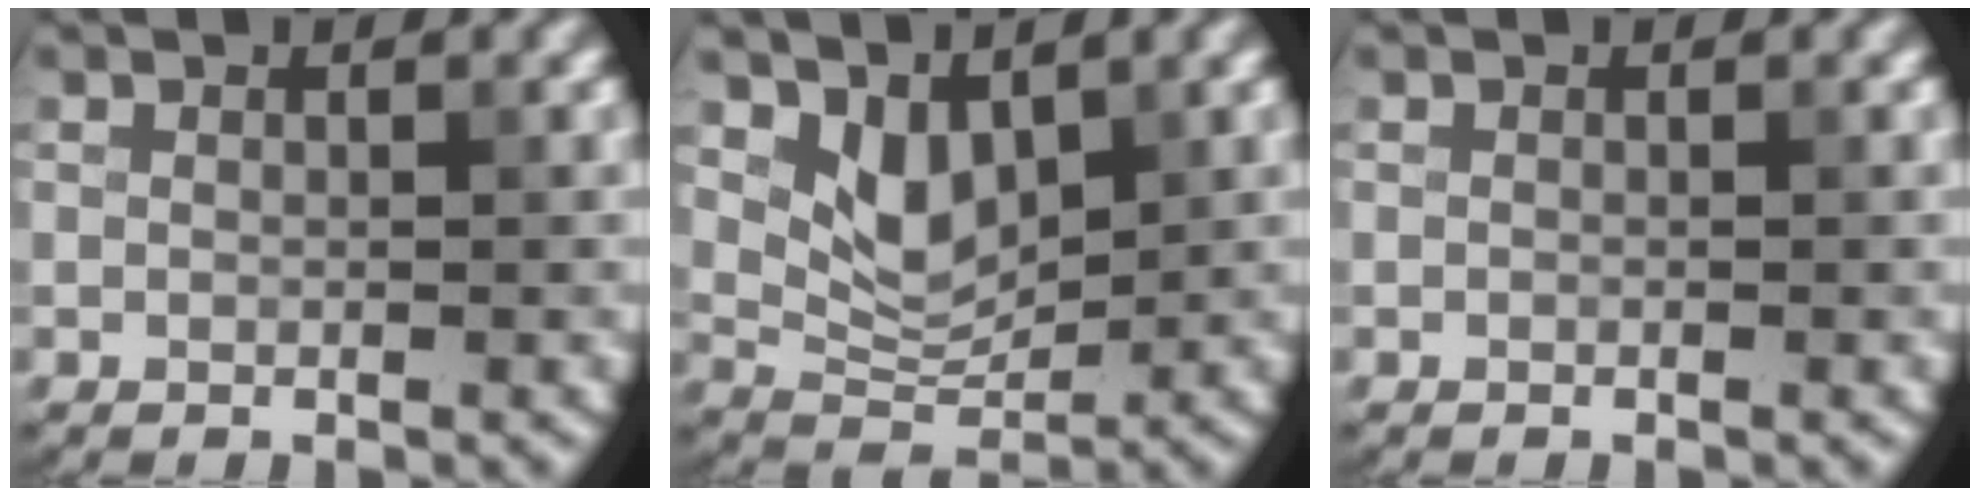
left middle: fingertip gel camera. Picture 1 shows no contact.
{"total": 3.7, "force": [1.9, 2.2, 2.4], "torque": [-0.051, -0.012, 0.039]}
{"total": 0.0}